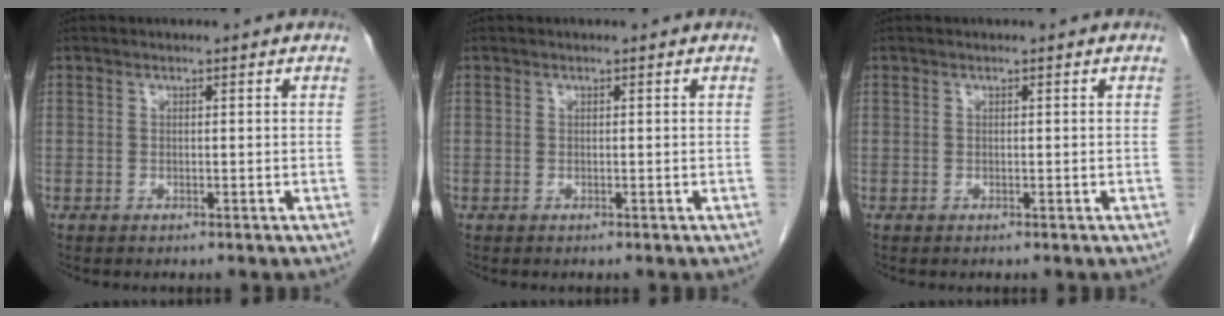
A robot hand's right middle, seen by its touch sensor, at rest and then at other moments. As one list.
[{"total": 0.0}, {"total": 0.0}]